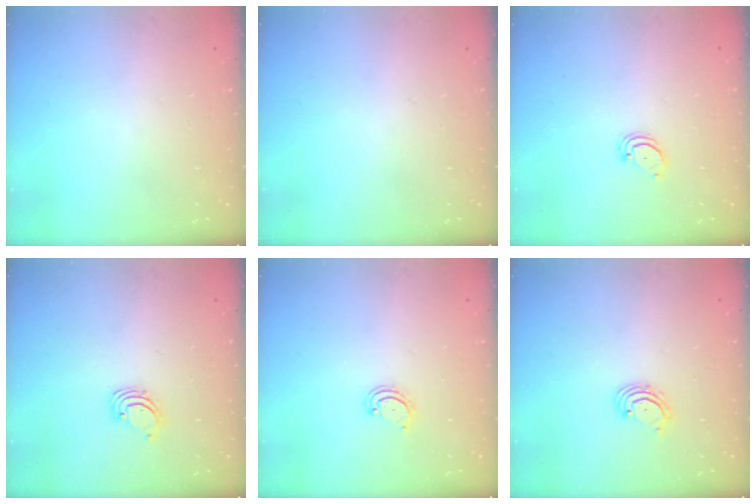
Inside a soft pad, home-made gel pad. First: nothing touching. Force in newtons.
{"total": 0.0}
{"total": 2.1, "press": 2.1, "slide": 0.2}
{"total": 1.4, "press": 1.4, "slide": 0.1}
{"total": 2.8, "press": 2.8, "slide": 0.2}
{"total": 2.2, "press": 2.1, "slide": 0.7}